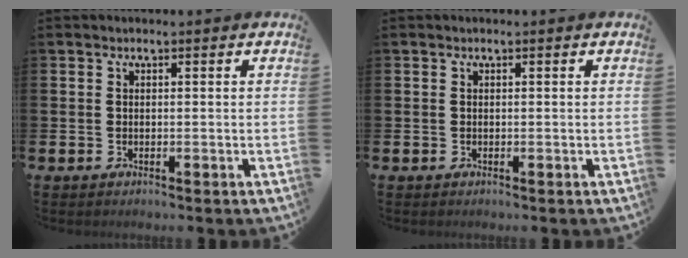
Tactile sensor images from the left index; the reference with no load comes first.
{"total": 0.0}